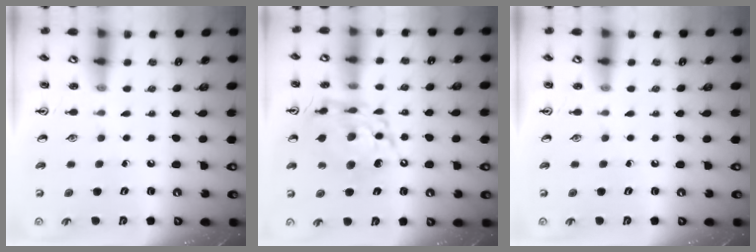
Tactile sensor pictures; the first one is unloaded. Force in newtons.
{"total": 13.7, "press": 13.6, "slide": 1.2}
{"total": 0.0}